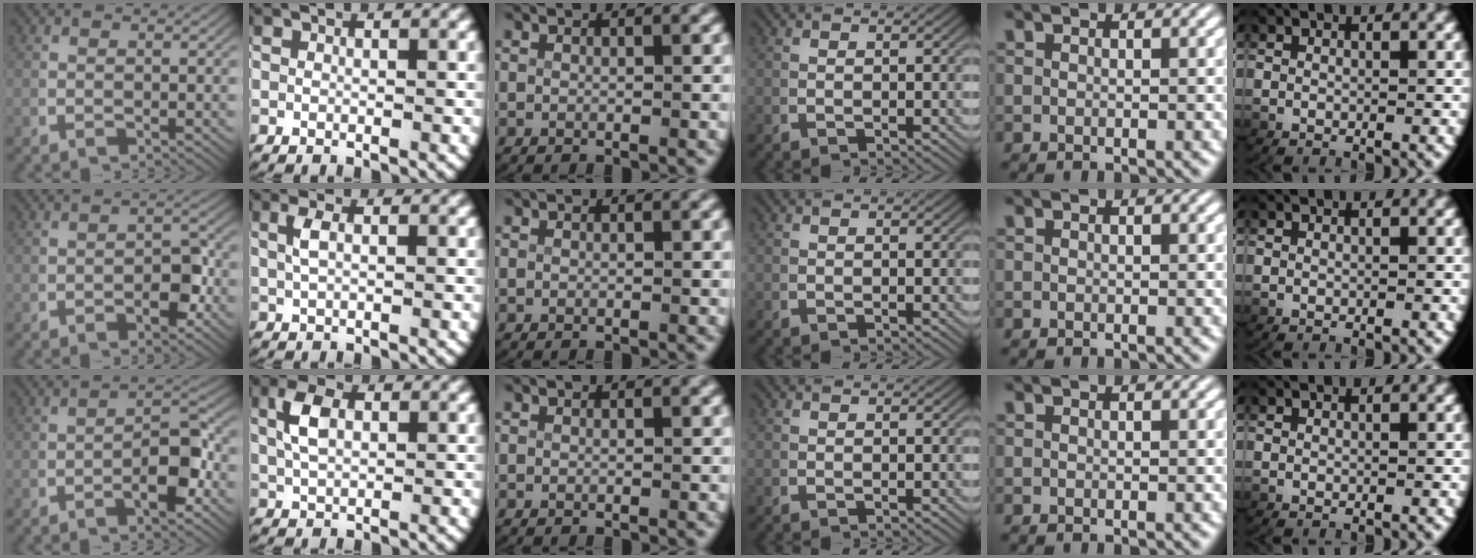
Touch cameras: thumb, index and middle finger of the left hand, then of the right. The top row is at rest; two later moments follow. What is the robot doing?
{"motion": "lift_and_place", "object": "key"}